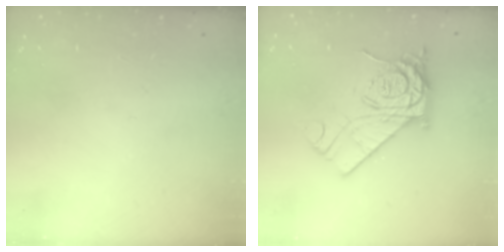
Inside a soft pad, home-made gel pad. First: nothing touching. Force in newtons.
{"total": 14.2, "press": 14.1, "slide": 1.1}